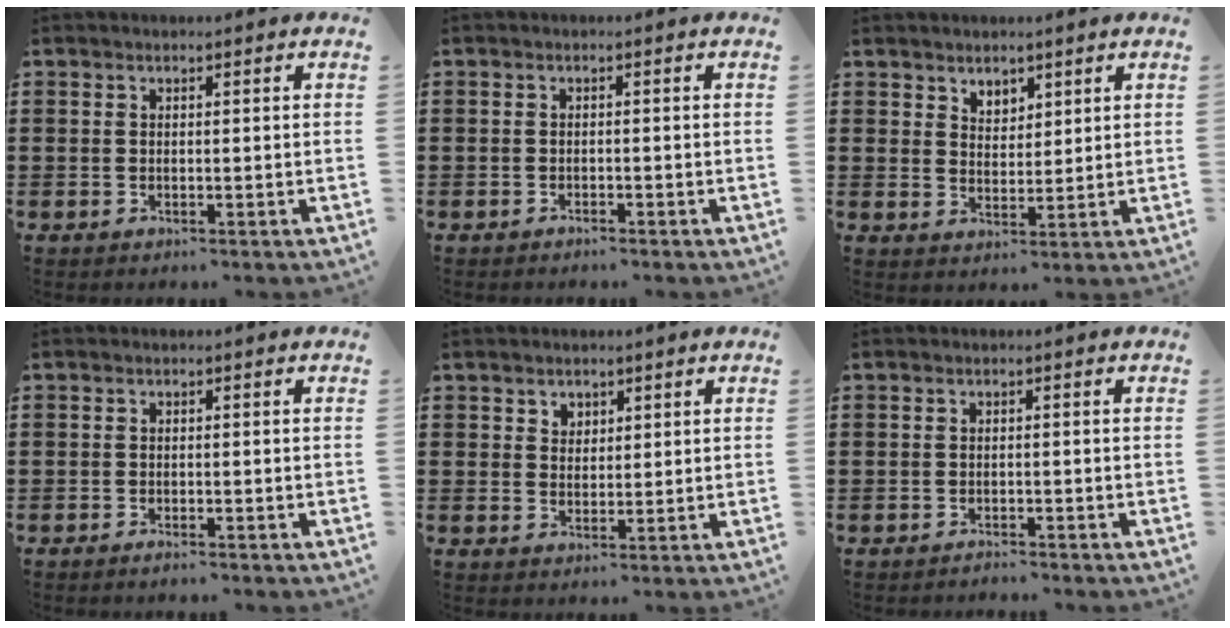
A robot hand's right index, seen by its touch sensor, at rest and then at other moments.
{"total": 0.9, "force": [-0.9, 0.1, 0.1], "torque": [-0.004, 0.001, -0.019]}
{"total": 3.2, "force": [2.5, 2.0, 0.1], "torque": [-0.012, 0.006, 0.047]}
{"total": 0.9, "force": [-0.8, 0.1, 0.3], "torque": [-0.008, -0.003, -0.016]}
{"total": 2.0, "force": [1.3, 1.6, 0.1], "torque": [-0.009, 0.007, 0.024]}
{"total": 1.1, "force": [-1.1, 0.0, 0.0], "torque": [-0.003, 0.002, -0.023]}